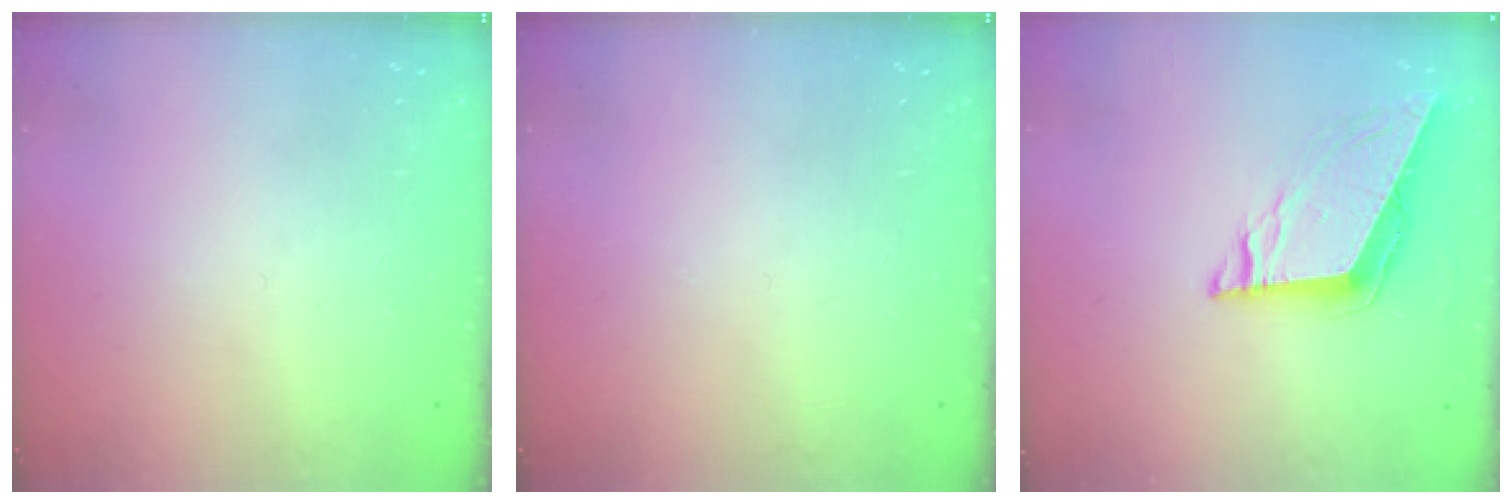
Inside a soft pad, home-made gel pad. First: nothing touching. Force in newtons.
{"total": 0.0}
{"total": 9.0, "press": 8.7, "slide": 2.5}